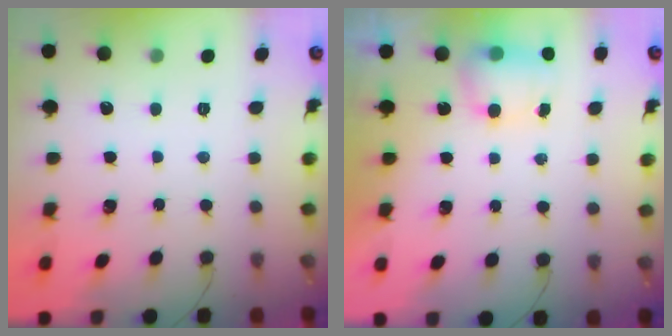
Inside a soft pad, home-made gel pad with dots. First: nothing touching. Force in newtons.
{"total": 6.6, "press": 6.6, "slide": 0.6}